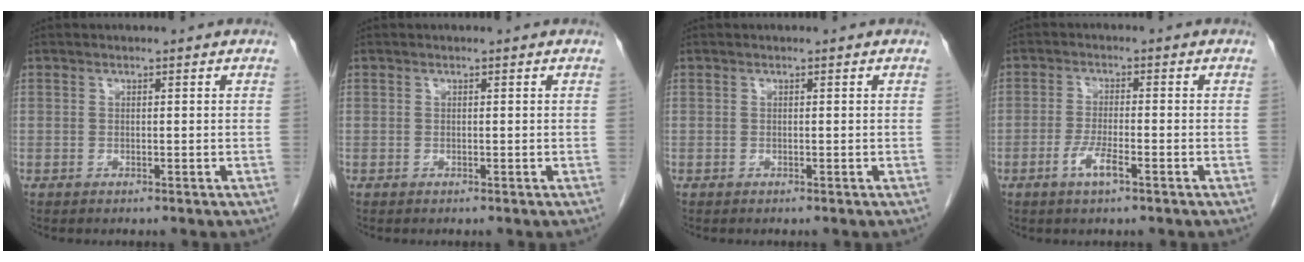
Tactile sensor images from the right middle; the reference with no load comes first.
{"total": 0.0}
{"total": 0.0}
{"total": 3.8, "force": [-2.0, 0.5, 3.3], "torque": [-0.067, -0.003, -0.038]}